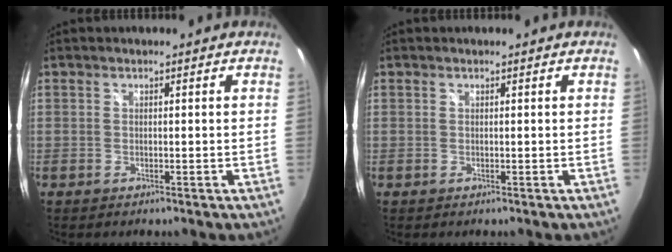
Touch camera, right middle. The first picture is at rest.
{"total": 0.0}